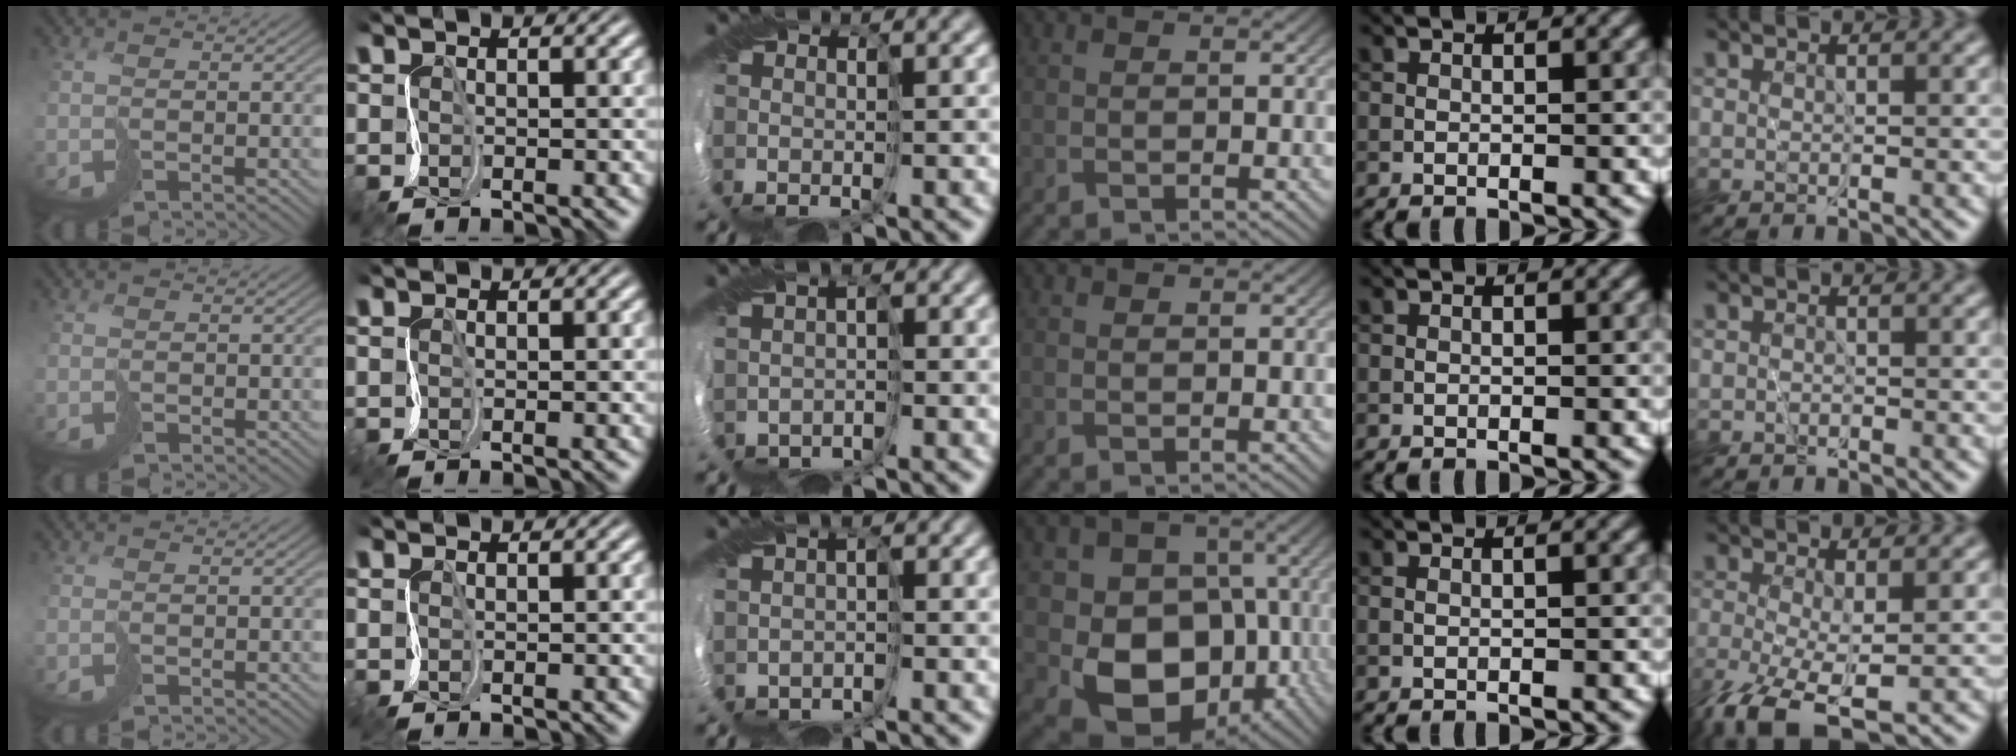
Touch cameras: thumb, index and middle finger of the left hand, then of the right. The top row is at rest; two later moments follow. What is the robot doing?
{"motion": "cut", "object": "bubble wrap"}